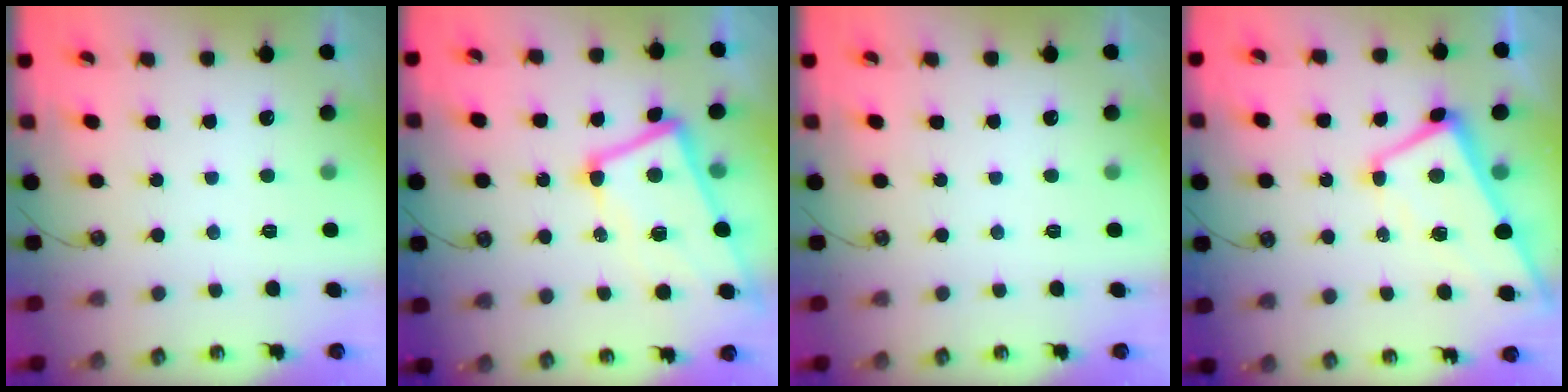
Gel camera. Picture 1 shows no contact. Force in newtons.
{"total": 5.5, "press": 5.2, "slide": 1.5}
{"total": 0.0}
{"total": 2.6, "press": 2.5, "slide": 0.8}